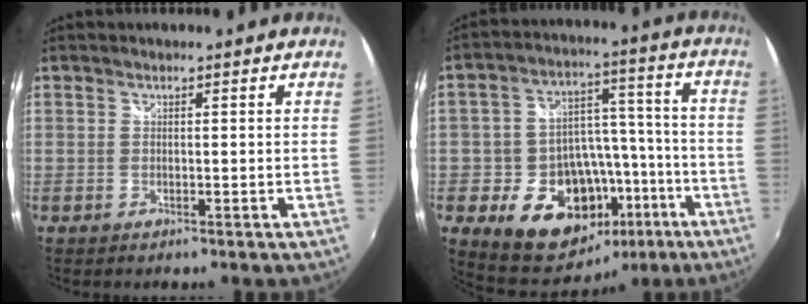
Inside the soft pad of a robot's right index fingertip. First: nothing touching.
{"total": 18.4, "force": [-8.2, 13.7, 9.2], "torque": [-0.183, 0.043, -0.094]}